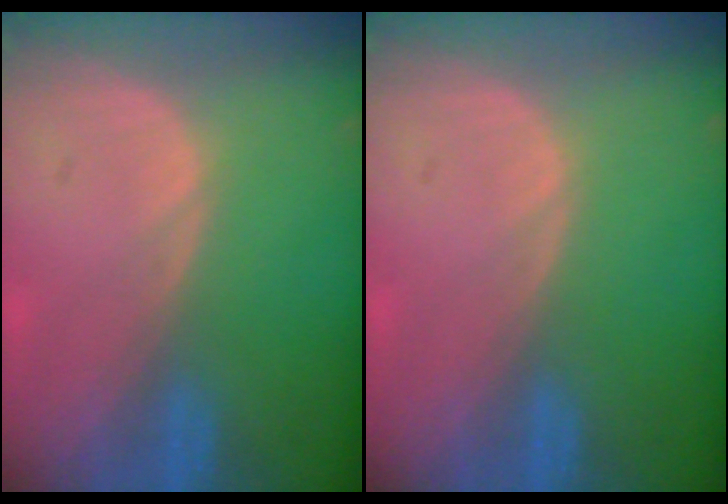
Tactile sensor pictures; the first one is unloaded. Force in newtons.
{"total": 0.0}